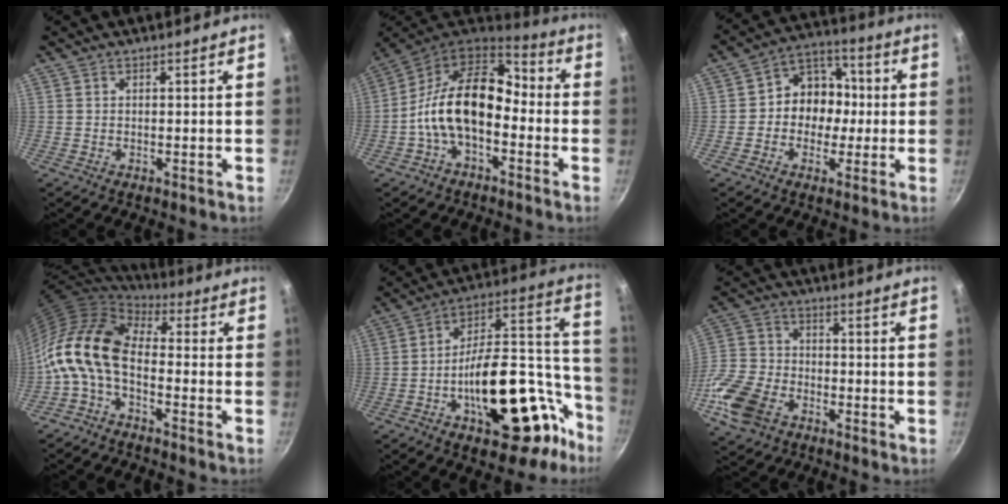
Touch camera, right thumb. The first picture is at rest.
{"total": 16.6, "force": [-3.0, 10.4, 12.6], "torque": [-0.197, 0.052, -0.074]}
{"total": 10.4, "force": [-0.6, 8.9, 5.3], "torque": [-0.022, 0.033, -0.026]}
{"total": 13.7, "force": [-2.3, 7.7, 11.1], "torque": [-0.212, 0.030, -0.064]}
{"total": 29.5, "force": [-12.6, 15.0, 22.0], "torque": [-0.245, 0.100, -0.178]}
{"total": 13.1, "force": [-6.0, 8.8, 7.6], "torque": [-0.149, 0.026, -0.134]}